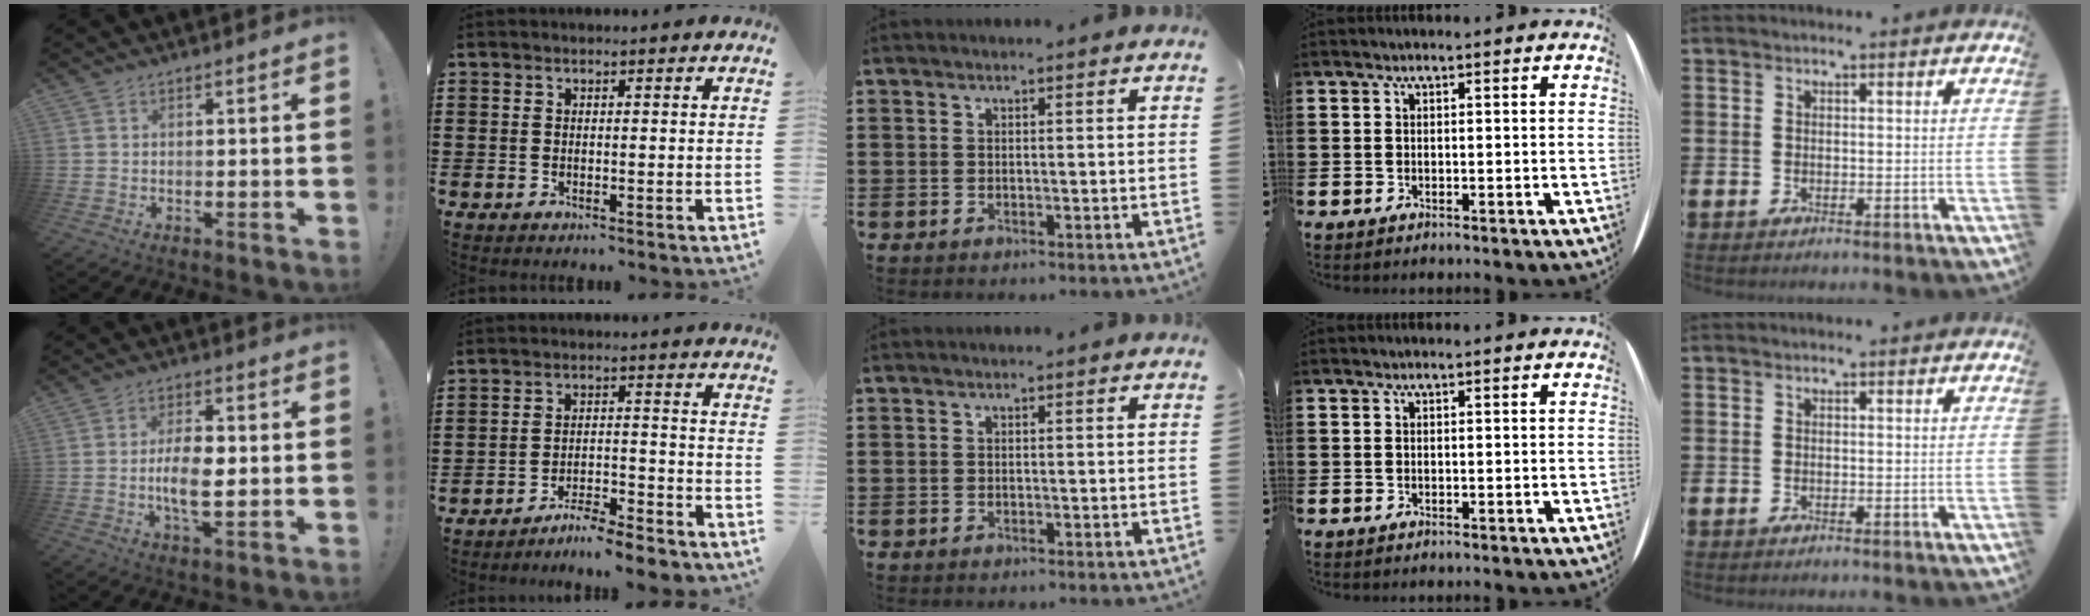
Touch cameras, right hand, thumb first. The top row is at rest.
{"thumb": {"total": 9.3, "force": [-0.9, 4.0, 8.3], "torque": [-0.152, -0.004, -0.024]}, "index": {"total": 4.9, "force": [-4.7, -0.1, 1.2], "torque": [-0.024, 0.001, -0.095]}}